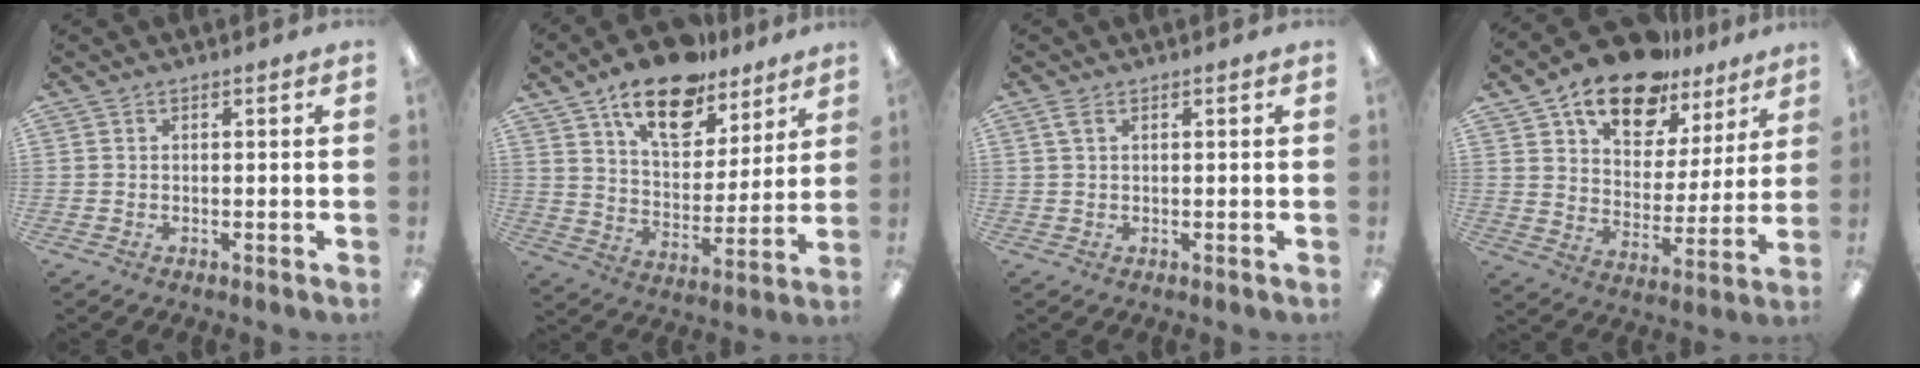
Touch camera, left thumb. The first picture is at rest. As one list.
[{"total": 17.8, "force": [12.5, 8.9, 9.0], "torque": [-0.144, -0.067, 0.217]}, {"total": 2.2, "force": [1.0, 1.1, 1.6], "torque": [-0.036, 0.005, 0.017]}, {"total": 16.7, "force": [12.4, 8.4, 7.3], "torque": [-0.126, -0.071, 0.222]}]